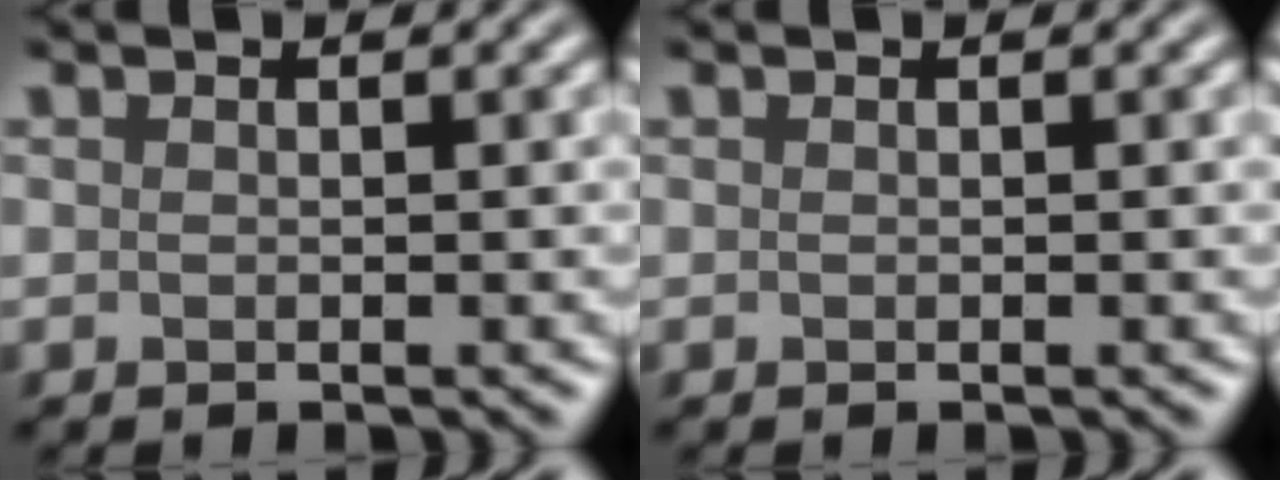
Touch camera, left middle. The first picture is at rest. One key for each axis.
{"total": 0.0}